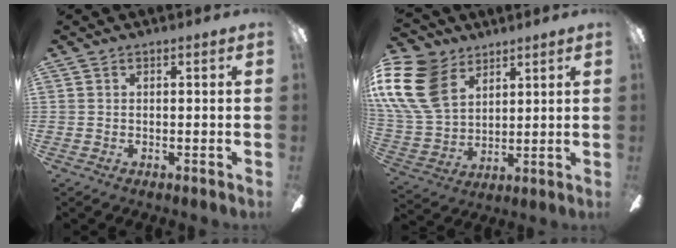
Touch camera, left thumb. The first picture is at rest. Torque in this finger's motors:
{"motor_torque": [0.55, 0.68, 1.45, -1.32, 0.69]}